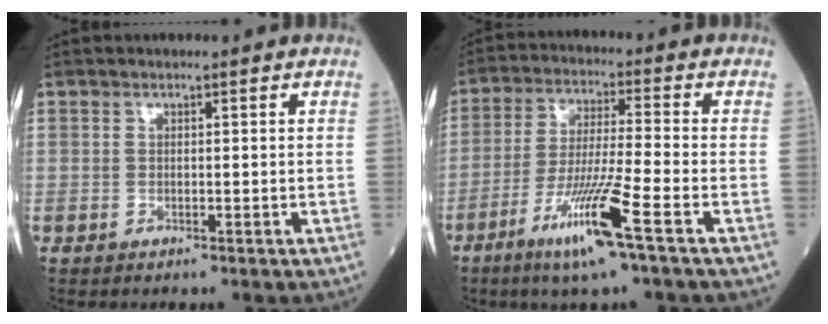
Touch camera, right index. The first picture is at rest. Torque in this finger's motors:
{"motor_torque": [1.45, -0.68, 0.75, 0.21]}